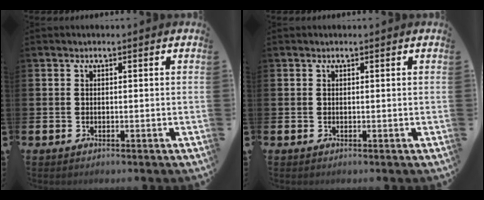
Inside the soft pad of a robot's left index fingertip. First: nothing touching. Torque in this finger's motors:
{"motor_torque": [0.12, -0.15, -0.06, -0.01]}